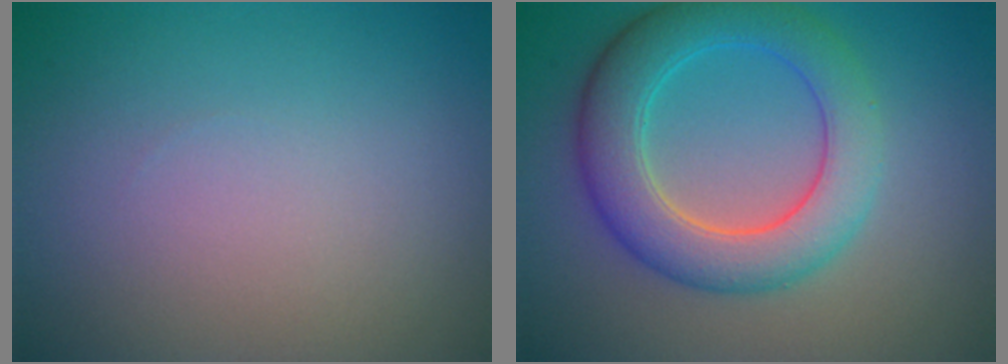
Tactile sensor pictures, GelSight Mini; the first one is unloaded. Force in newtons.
{"total": 6.4, "press": 6.4, "slide": 0.2}